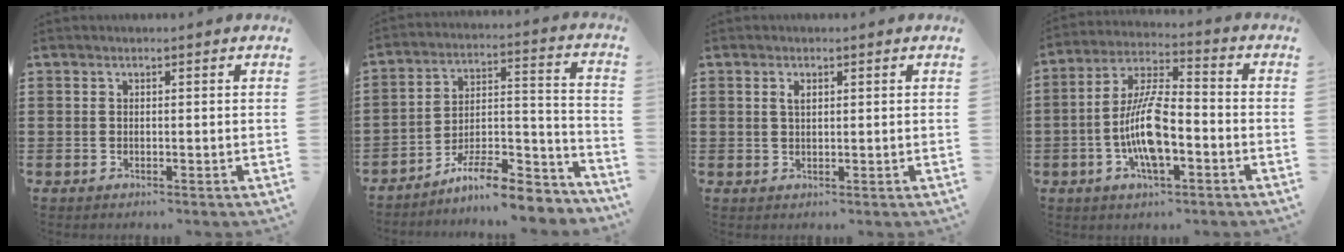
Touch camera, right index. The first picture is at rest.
{"total": 9.9, "force": [-8.4, 2.0, 4.8], "torque": [-0.067, 0.026, -0.157]}
{"total": 1.4, "force": [0.5, 0.6, 1.1], "torque": [-0.025, 0.005, 0.008]}
{"total": 10.6, "force": [-2.9, 3.9, 9.4], "torque": [-0.213, -0.006, -0.060]}